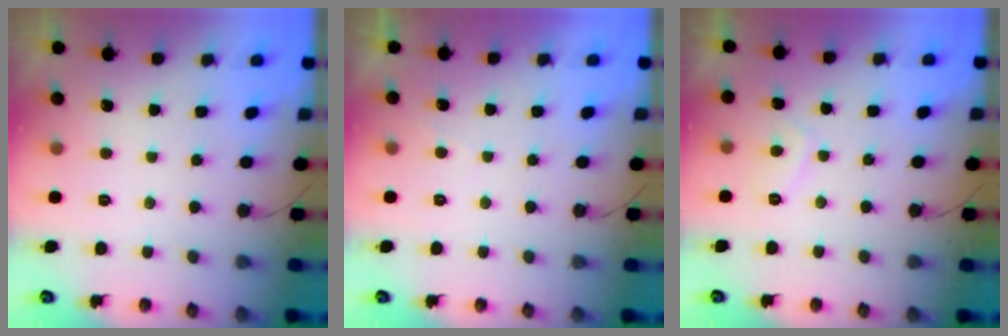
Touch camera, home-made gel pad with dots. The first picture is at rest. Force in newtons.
{"total": 0.5, "press": 0.1, "slide": 0.5}
{"total": 2.9, "press": 2.8, "slide": 0.9}